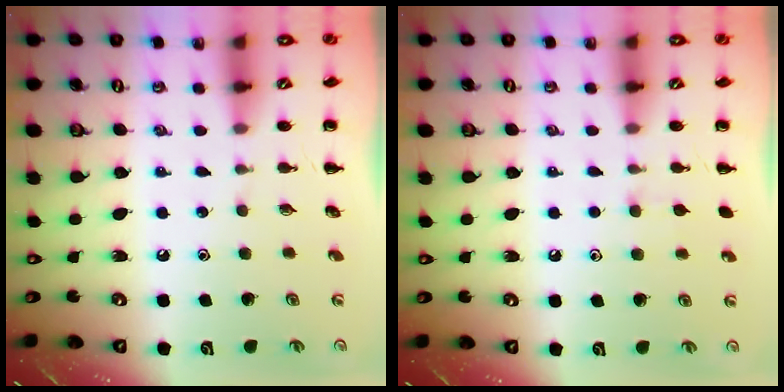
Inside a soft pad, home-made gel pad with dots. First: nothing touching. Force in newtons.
{"total": 5.5, "press": 5.2, "slide": 1.8}